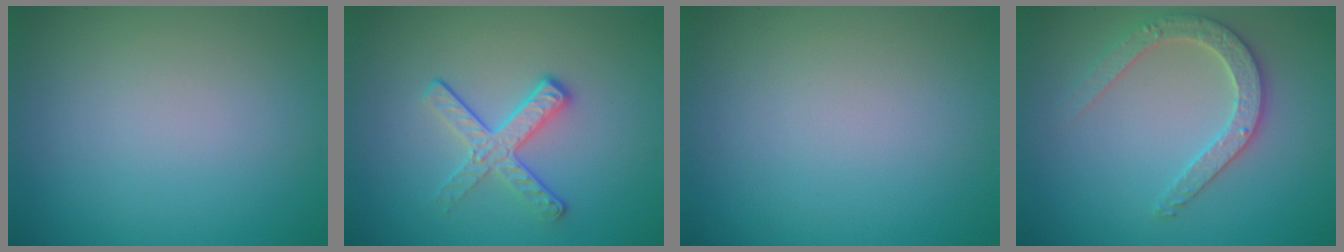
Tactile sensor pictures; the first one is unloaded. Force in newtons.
{"total": 3.1, "press": 2.4, "slide": 1.9}
{"total": 0.0}
{"total": 3.2, "press": 3.0, "slide": 1.0}